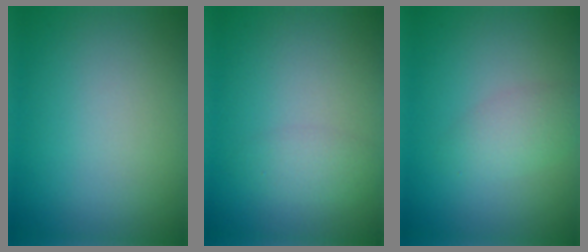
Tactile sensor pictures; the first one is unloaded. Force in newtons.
{"total": 1.7, "press": 1.7, "slide": 0.1}
{"total": 2.3, "press": 2.3, "slide": 0.1}